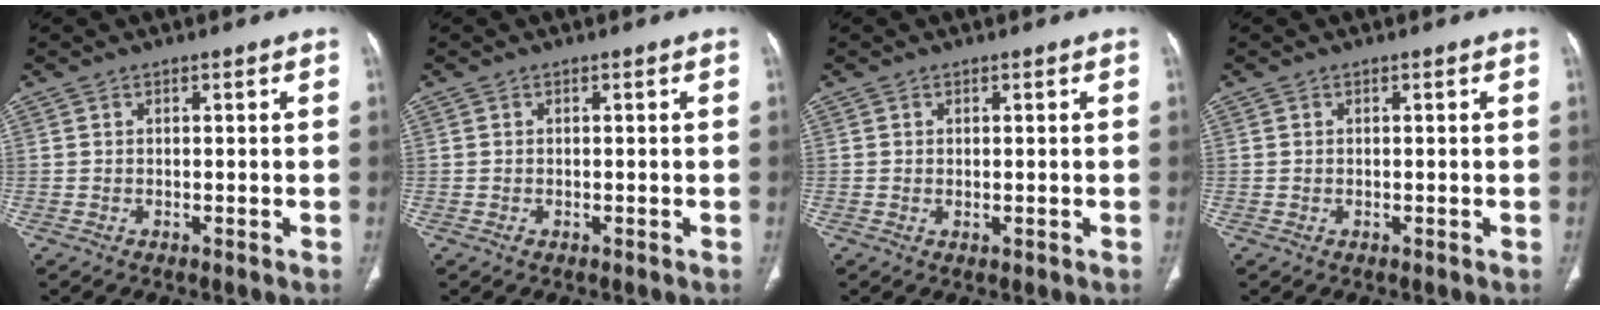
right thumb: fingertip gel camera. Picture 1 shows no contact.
{"total": 0.0}
{"total": 0.6, "force": [0.0, 0.3, 0.5], "torque": [-0.010, -0.004, 0.004]}
{"total": 0.0}